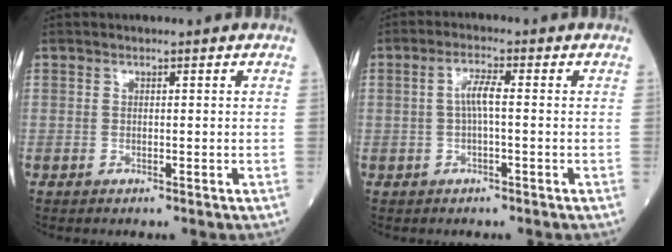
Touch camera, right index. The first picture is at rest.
{"total": 3.2, "force": [0.0, 0.4, 3.2], "torque": [-0.061, 0.008, 0.000]}